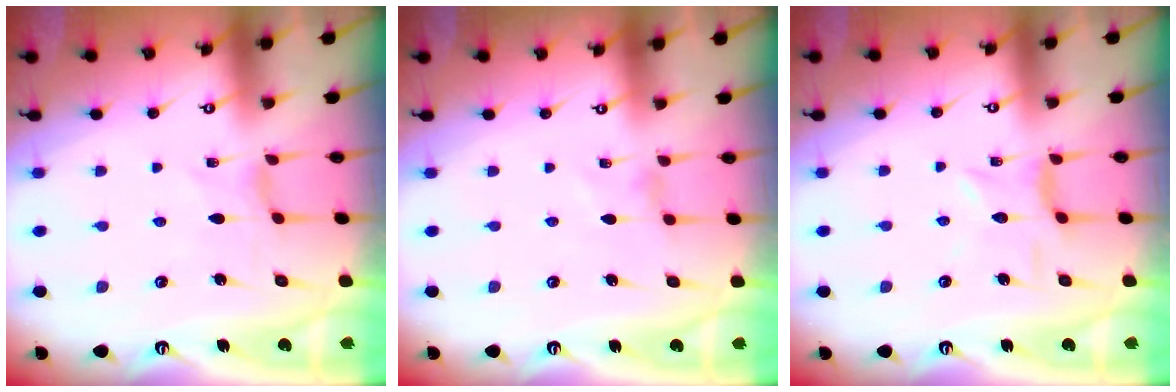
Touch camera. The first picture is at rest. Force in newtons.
{"total": 0.0}
{"total": 2.4, "press": 2.4, "slide": 0.1}